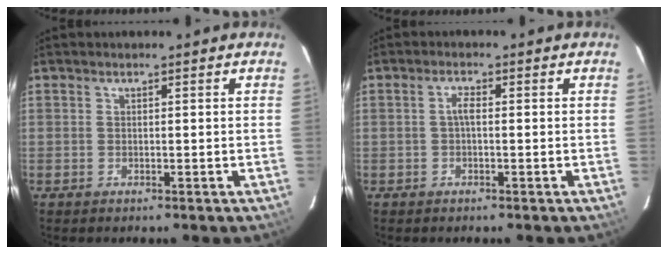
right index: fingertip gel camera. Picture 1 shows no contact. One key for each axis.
{"total": 1.6, "fx": -0.1, "fy": 0.6, "fz": 1.5, "tx": -0.030, "ty": 0.007, "tz": -0.004}